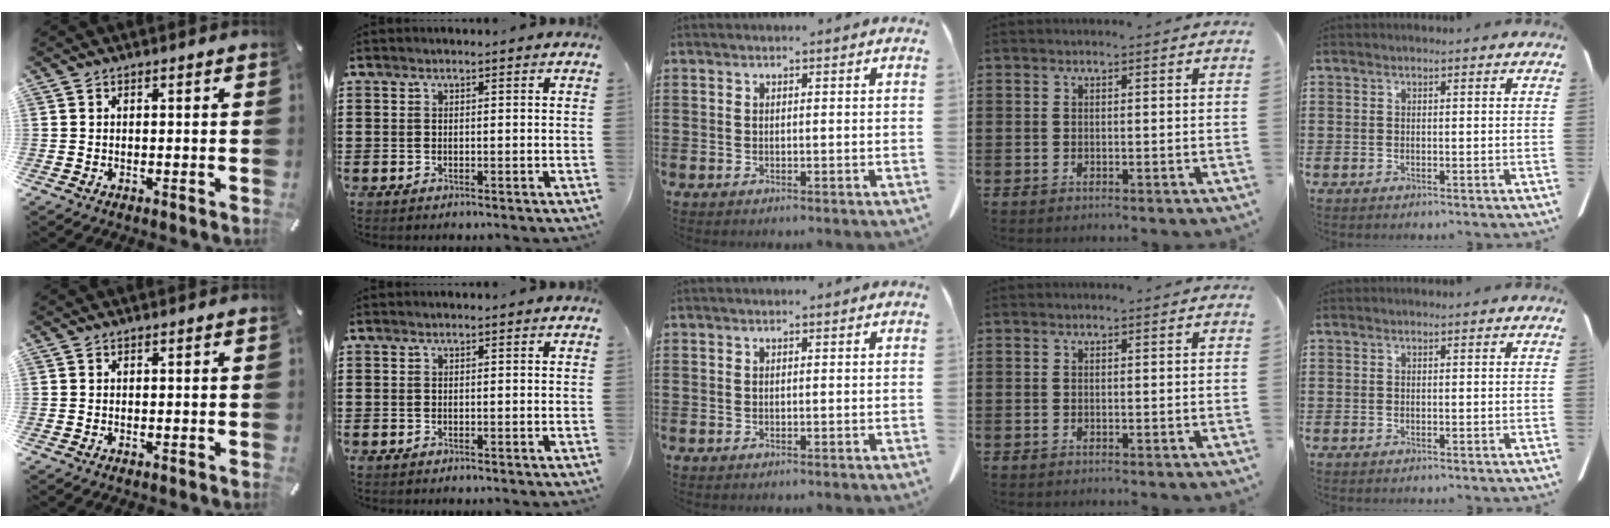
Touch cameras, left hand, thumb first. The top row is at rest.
{}